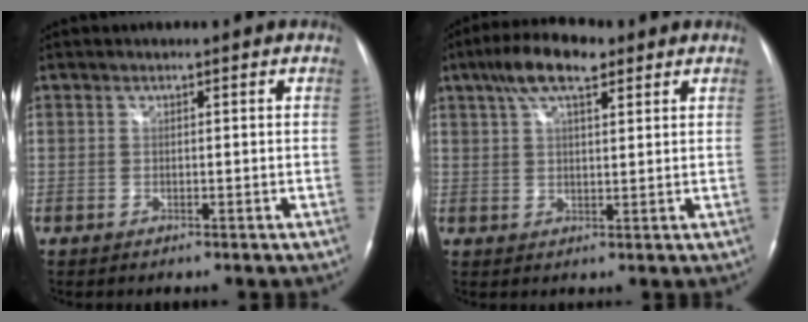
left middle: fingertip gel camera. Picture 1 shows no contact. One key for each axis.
{"total": 8.4, "fx": 5.0, "fy": 2.7, "fz": 6.2, "tx": -0.120, "ty": 0.024, "tz": 0.086}